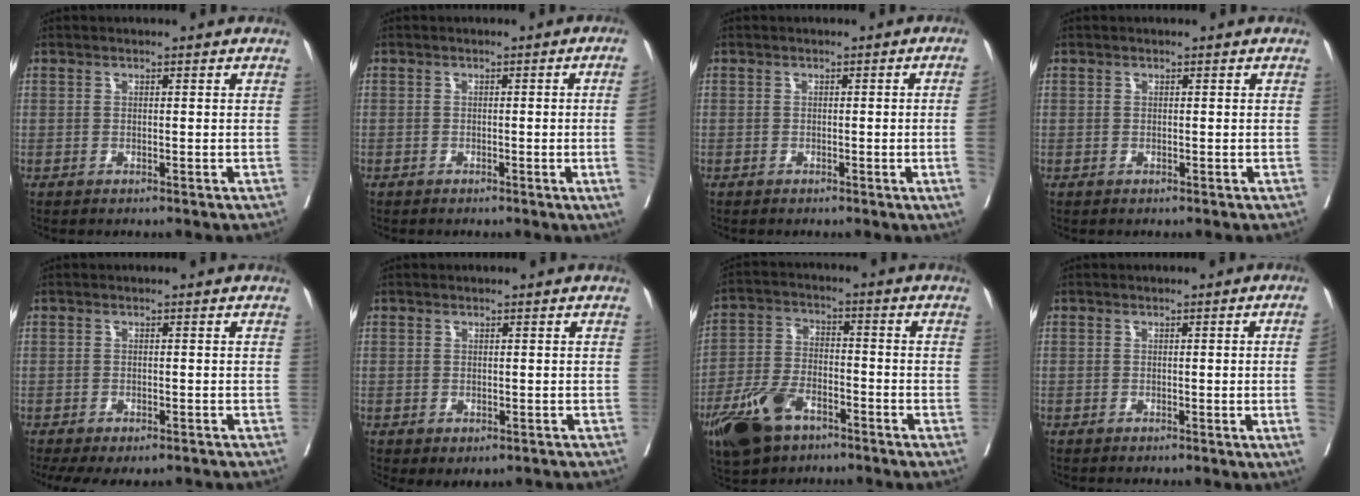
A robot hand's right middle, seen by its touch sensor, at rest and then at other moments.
{"total": 3.5, "force": [-0.6, -1.4, 3.2], "torque": [-0.038, -0.007, -0.007]}
{"total": 3.0, "force": [-0.4, -1.2, 2.7], "torque": [-0.033, -0.005, -0.003]}
{"total": 0.0}
{"total": 9.6, "force": [-7.3, 4.1, 4.7], "torque": [-0.089, -0.008, -0.097]}
{"total": 3.1, "force": [-2.1, 1.8, 1.6], "torque": [-0.013, -0.005, -0.025]}
{"total": 10.8, "force": [-6.6, 5.3, 6.8], "torque": [-0.147, -0.007, -0.123]}
{"total": 2.9, "force": [-0.4, -1.1, 2.7], "torque": [-0.032, -0.005, -0.004]}